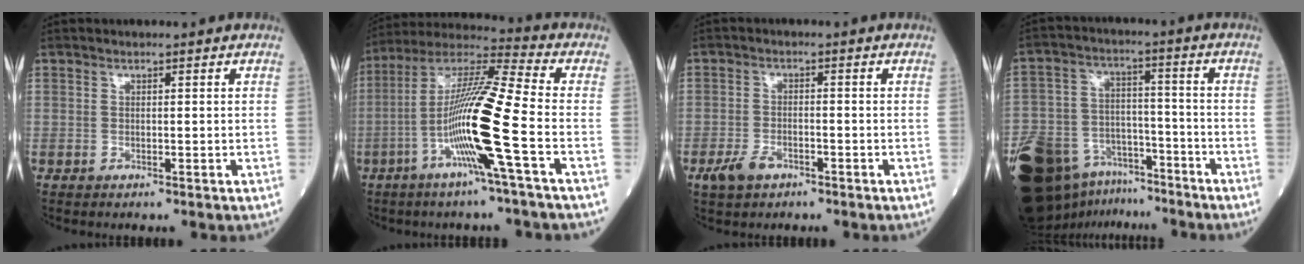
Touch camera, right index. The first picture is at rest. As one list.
[{"total": 15.3, "force": [-4.5, -1.1, 14.6], "torque": [-0.286, -0.001, -0.093]}, {"total": 3.7, "force": [-2.2, 2.0, 2.3], "torque": [-0.055, -0.001, -0.033]}, {"total": 22.1, "force": [-15.0, 12.2, 10.8], "torque": [-0.272, 0.007, -0.250]}]